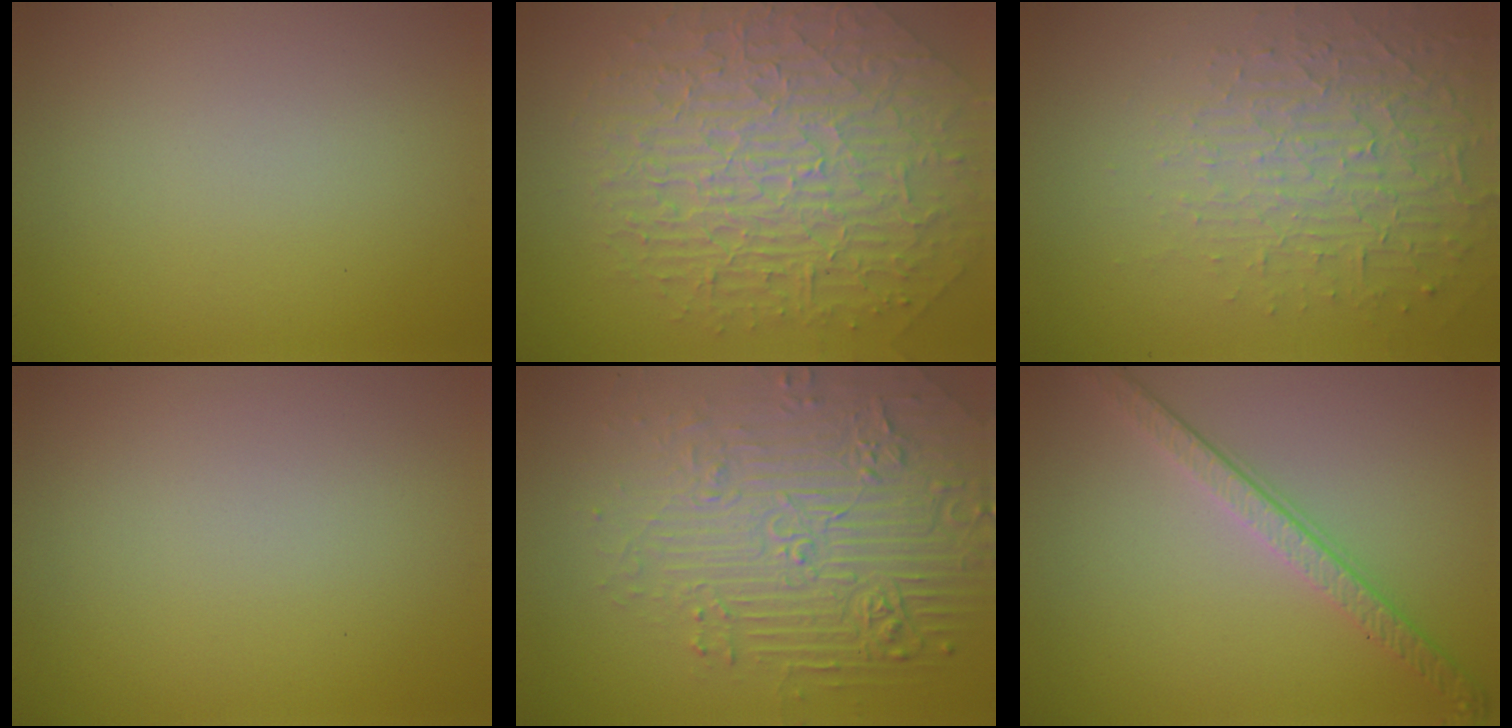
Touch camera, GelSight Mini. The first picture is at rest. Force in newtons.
{"total": 10.0, "press": 6.7, "slide": 7.4}
{"total": 5.3, "press": 3.2, "slide": 4.3}
{"total": 0.0}
{"total": 8.0, "press": 5.7, "slide": 5.6}
{"total": 3.8, "press": 2.8, "slide": 2.5}